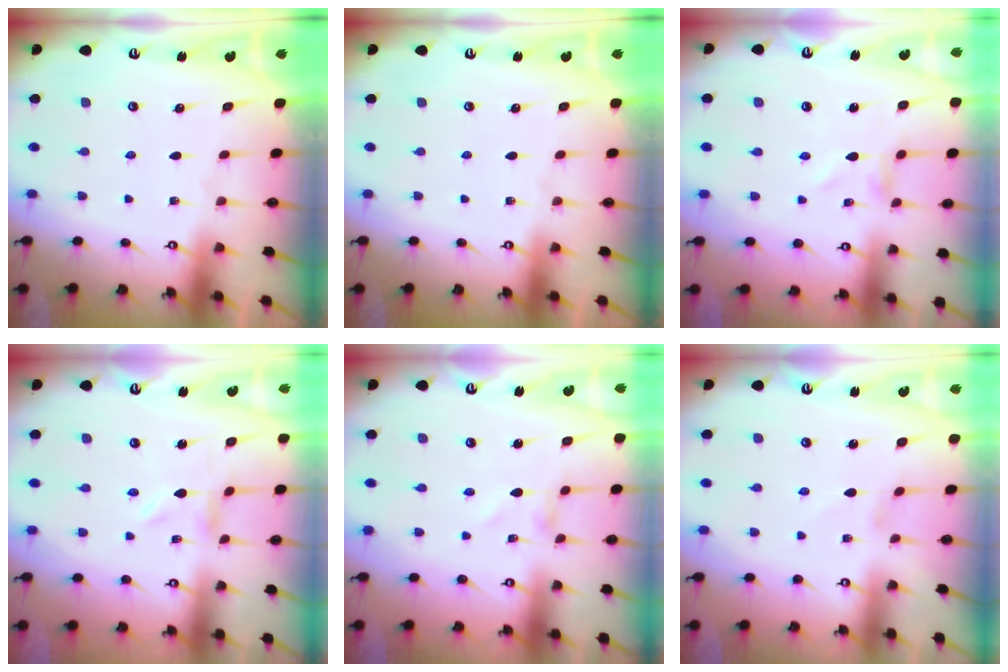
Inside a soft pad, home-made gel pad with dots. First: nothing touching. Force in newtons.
{"total": 0.0}
{"total": 2.3, "press": 2.3, "slide": 0.3}
{"total": 0.0}
{"total": 0.0}
{"total": 0.0}